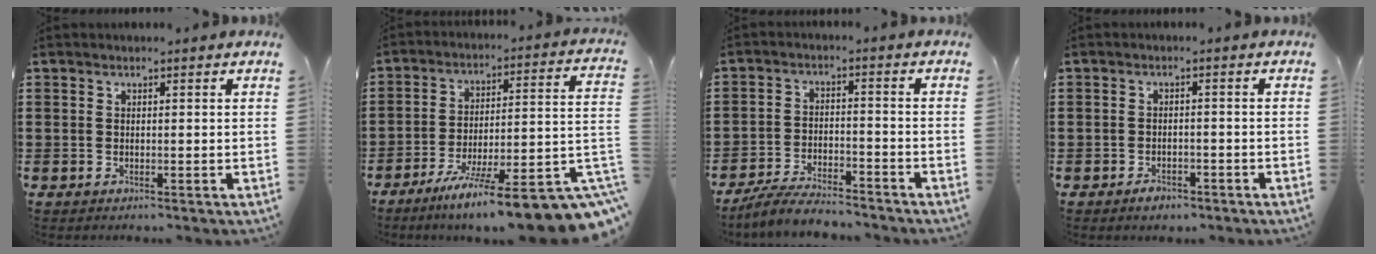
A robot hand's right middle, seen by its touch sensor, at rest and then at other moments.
{"total": 12.2, "force": [-8.8, 0.4, 8.4], "torque": [-0.121, 0.009, -0.151]}
{"total": 5.8, "force": [-5.5, 0.7, 1.8], "torque": [-0.040, 0.000, -0.109]}
{"total": 1.8, "force": [-1.6, 0.9, 0.4], "torque": [-0.011, 0.002, -0.033]}